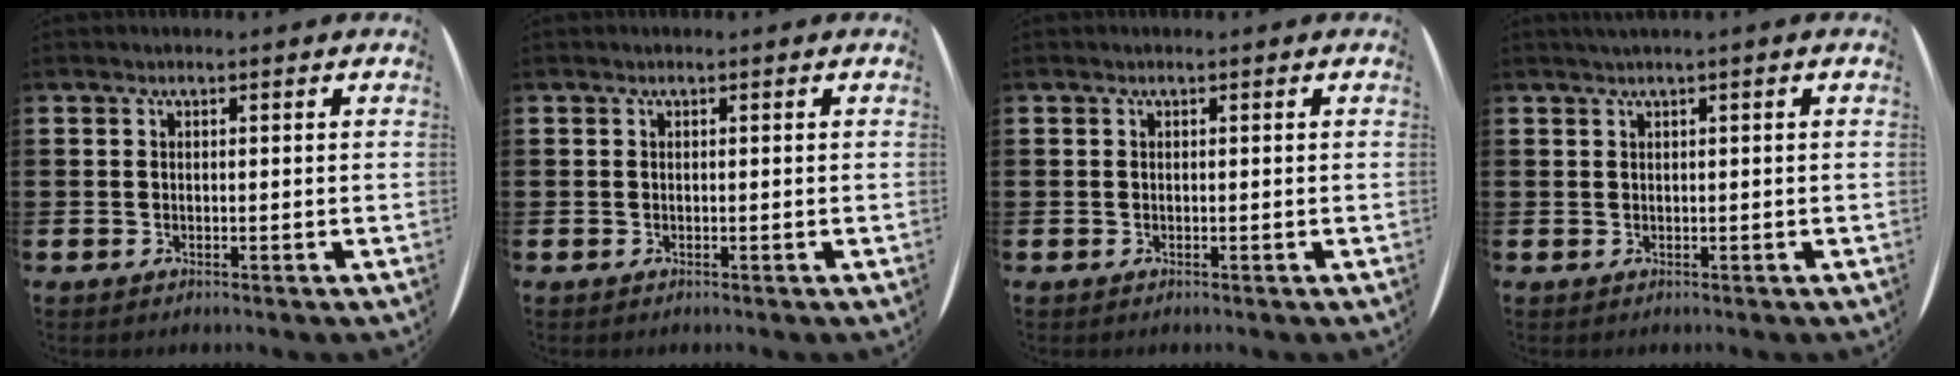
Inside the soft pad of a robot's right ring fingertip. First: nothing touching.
{"total": 0.0}
{"total": 0.0}
{"total": 0.6, "force": [0.3, -0.2, 0.5], "torque": [-0.005, -0.002, 0.004]}